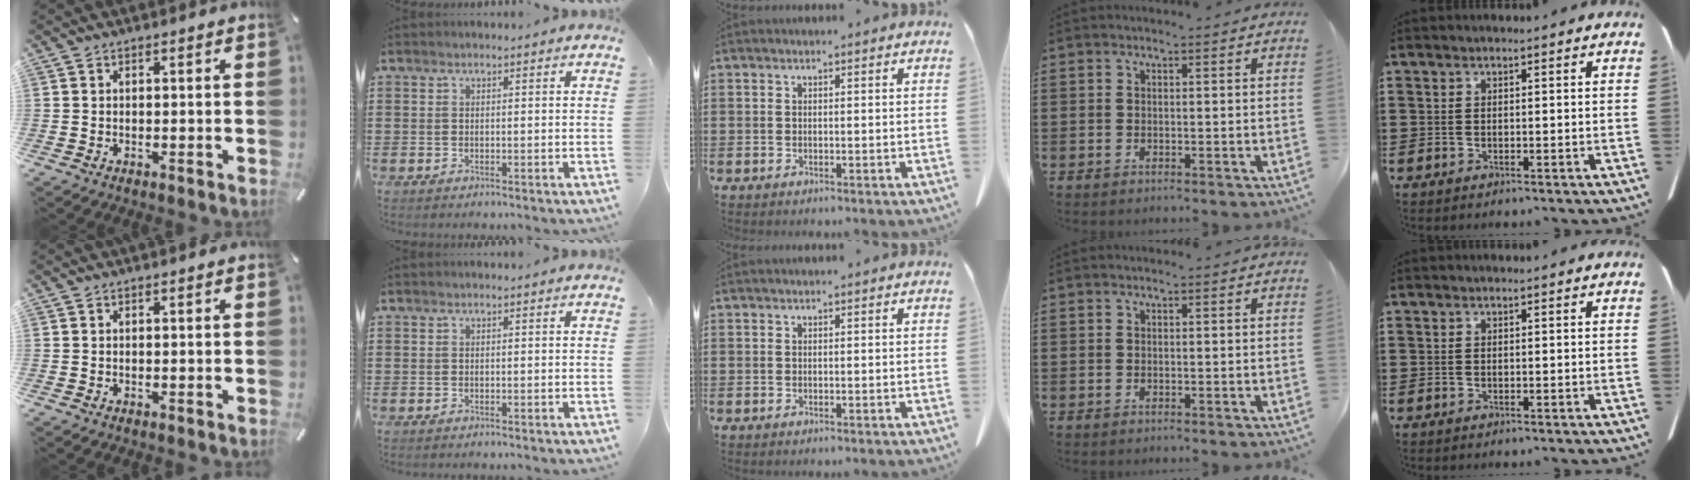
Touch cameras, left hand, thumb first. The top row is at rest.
{}